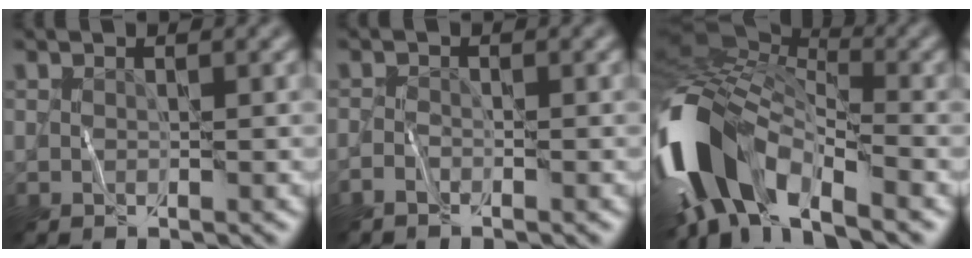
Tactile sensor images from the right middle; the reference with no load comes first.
{"total": 1.0, "force": [-1.0, 0.2, 0.3], "torque": [-0.005, 0.004, -0.023]}
{"total": 12.2, "force": [-5.3, 5.9, 9.3], "torque": [-0.183, 0.000, -0.106]}